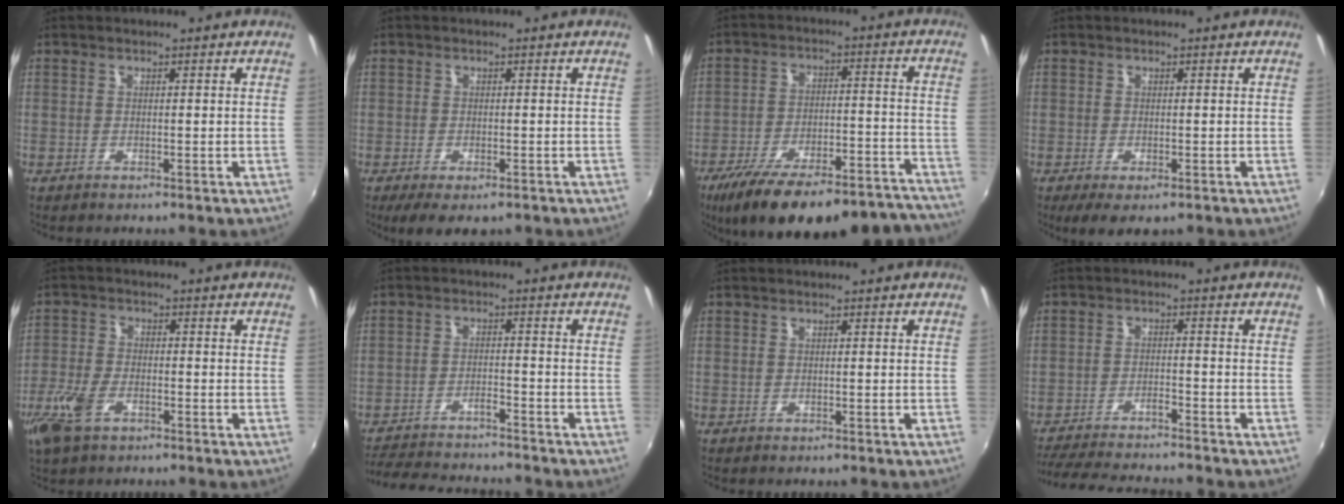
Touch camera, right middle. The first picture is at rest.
{"total": 4.7, "force": [-2.7, 2.2, 3.1], "torque": [-0.064, -0.020, -0.041]}
{"total": 28.8, "force": [-24.6, 7.4, 13.1], "torque": [-0.215, -0.012, -0.328]}
{"total": 3.7, "force": [-1.8, 1.9, 2.6], "torque": [-0.050, -0.016, -0.025]}
{"total": 7.7, "force": [-4.2, 4.1, 4.9], "torque": [-0.120, -0.009, -0.083]}
{"total": 12.8, "force": [-11.6, 2.4, 4.9], "torque": [-0.112, -0.001, -0.175]}
{"total": 0.0}
{"total": 12.9, "force": [-11.7, 1.6, 5.3], "torque": [-0.119, -0.010, -0.183]}